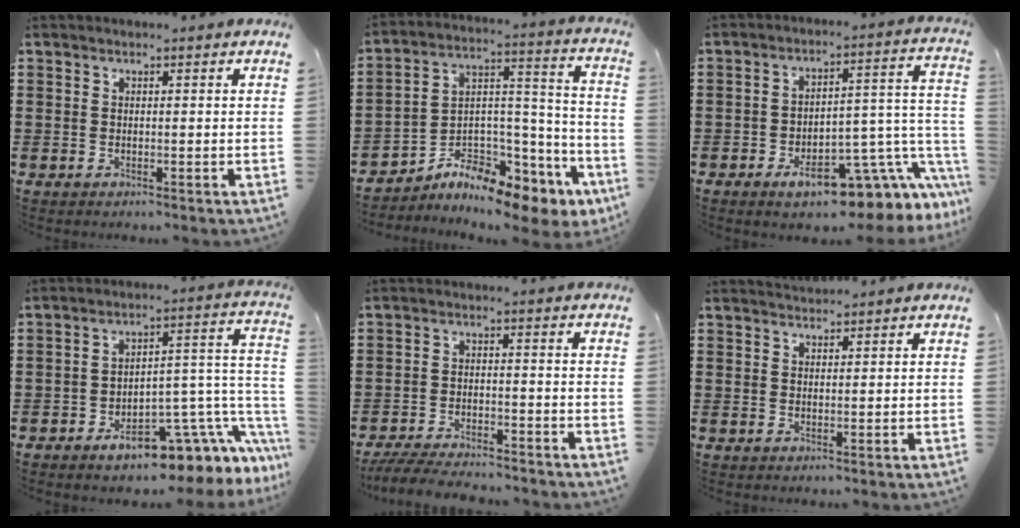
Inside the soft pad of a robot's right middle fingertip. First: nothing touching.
{"total": 7.9, "force": [-7.0, 2.7, 2.5], "torque": [-0.043, 0.008, -0.130]}
{"total": 10.9, "force": [-6.0, 4.6, 7.9], "torque": [-0.097, -0.002, -0.100]}
{"total": 9.5, "force": [-5.6, 4.3, 6.5], "torque": [-0.077, -0.012, -0.095]}
{"total": 5.2, "force": [-4.9, 0.4, 1.5], "torque": [-0.036, -0.005, -0.099]}
{"total": 1.6, "force": [1.5, 0.3, 0.0], "torque": [-0.005, 0.003, 0.030]}